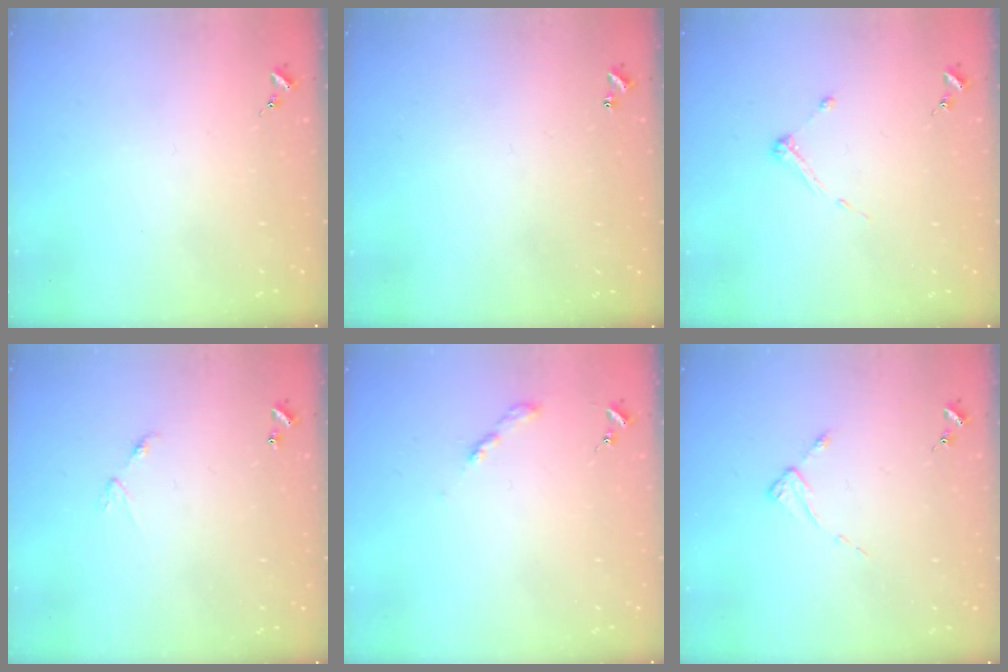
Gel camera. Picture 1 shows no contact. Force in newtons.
{"total": 0.9, "press": 0.9, "slide": 0.2}
{"total": 3.6, "press": 3.6, "slide": 0.4}
{"total": 5.5, "press": 5.5, "slide": 0.3}
{"total": 2.6, "press": 2.6, "slide": 0.3}
{"total": 2.3, "press": 2.3, "slide": 0.4}